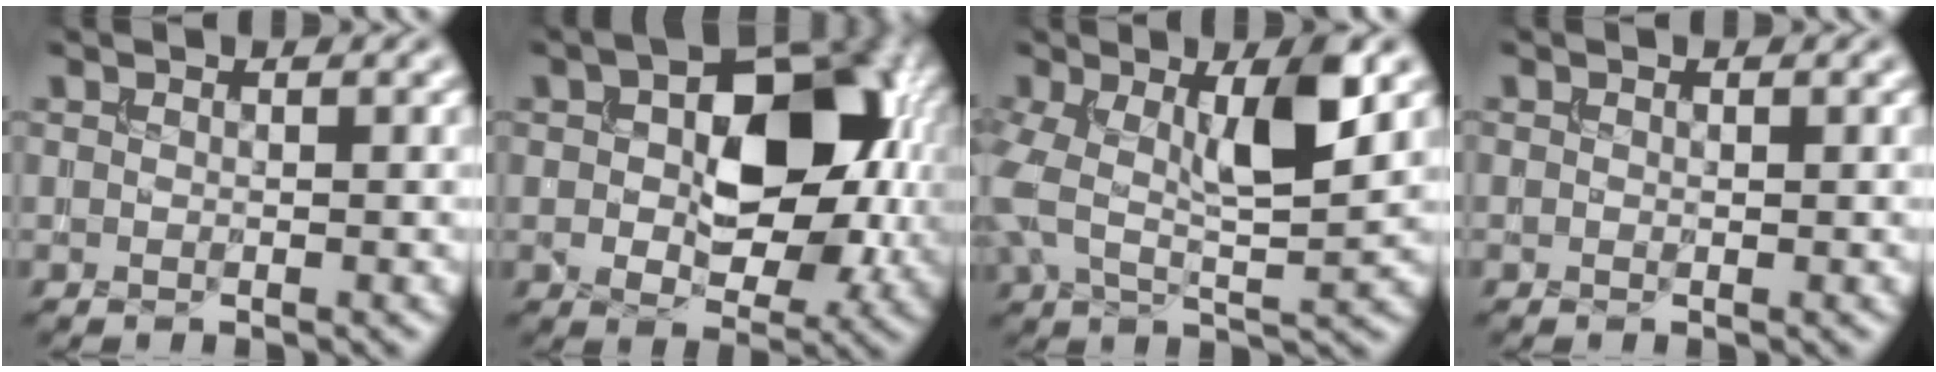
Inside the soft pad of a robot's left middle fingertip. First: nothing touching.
{"total": 11.5, "force": [1.4, 6.8, 9.2], "torque": [-0.126, 0.007, 0.019]}
{"total": 8.0, "force": [1.3, 3.0, 7.3], "torque": [-0.138, 0.006, 0.019]}
{"total": 0.0}